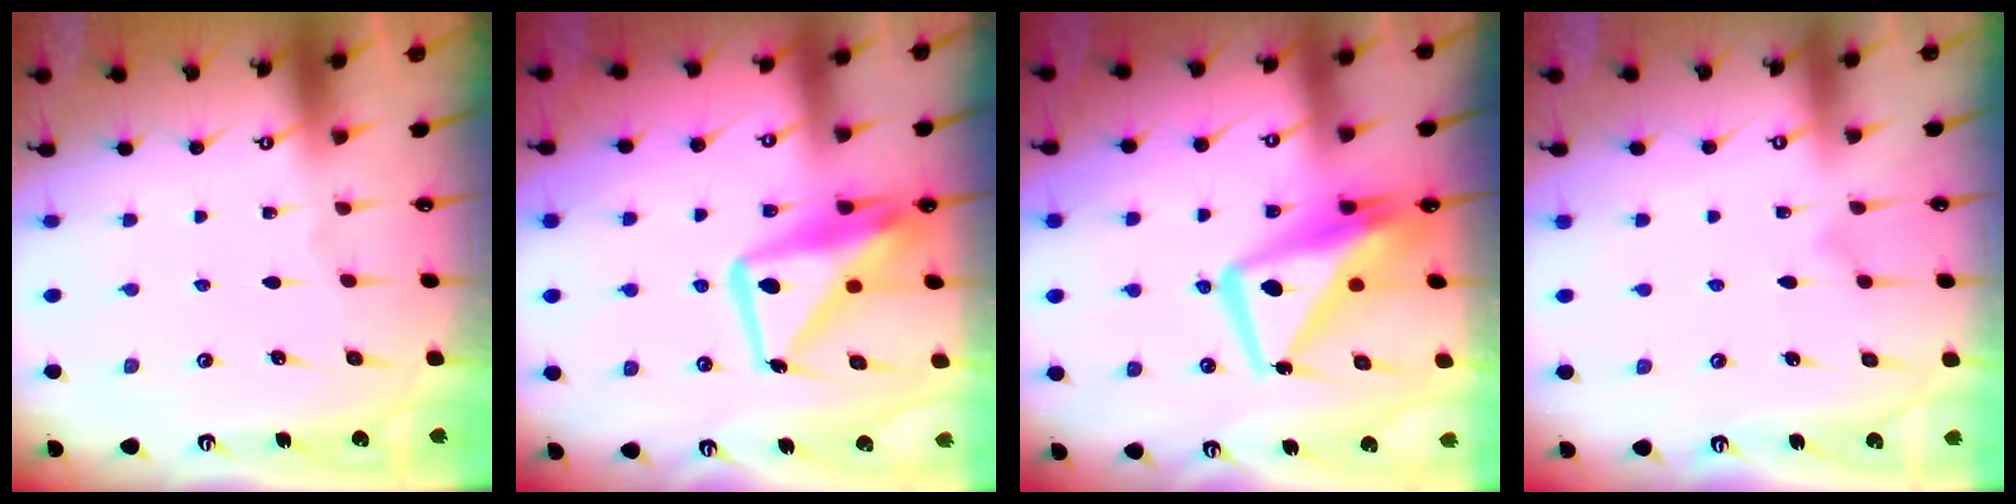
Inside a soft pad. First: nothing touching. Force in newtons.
{"total": 15.9, "press": 15.8, "slide": 1.5}
{"total": 12.7, "press": 12.6, "slide": 1.6}
{"total": 6.0, "press": 6.0, "slide": 0.3}